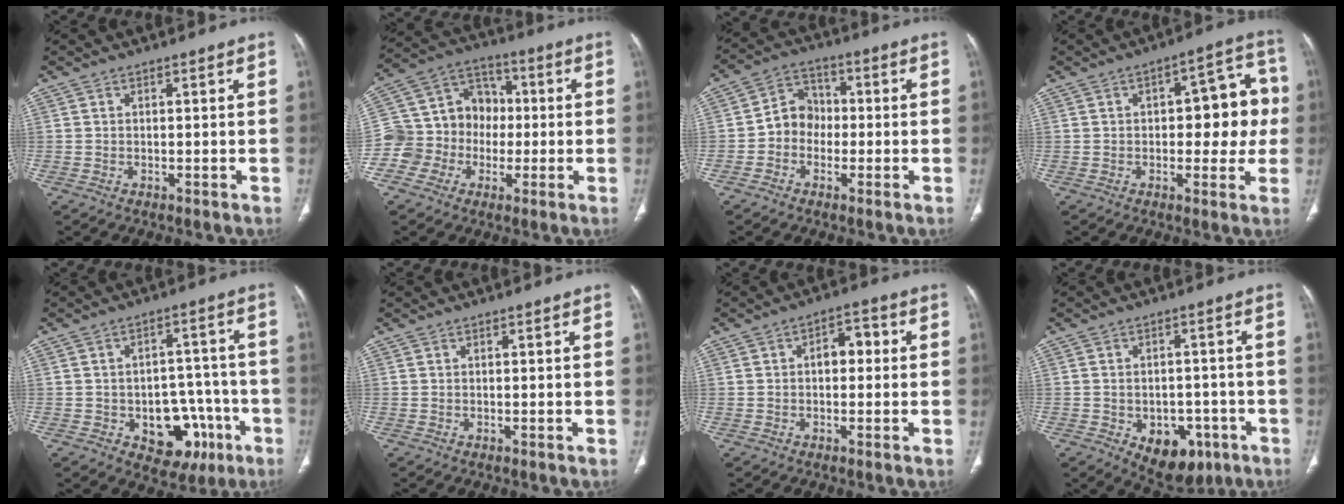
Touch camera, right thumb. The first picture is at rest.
{"total": 14.6, "force": [-2.6, 13.3, 5.4], "torque": [-0.075, 0.060, -0.046]}
{"total": 6.7, "force": [-1.3, 5.8, 3.0], "torque": [-0.023, 0.029, -0.038]}
{"total": 12.5, "force": [0.6, 6.3, 10.8], "torque": [-0.086, 0.032, 0.004]}
{"total": 12.6, "force": [-4.7, 8.6, 8.0], "torque": [-0.060, 0.039, -0.052]}
{"total": 0.0}
{"total": 4.9, "force": [0.3, 3.1, 3.8], "torque": [-0.039, 0.020, -0.002]}
{"total": 10.4, "force": [-4.4, 7.0, 6.3], "torque": [-0.056, 0.023, -0.046]}